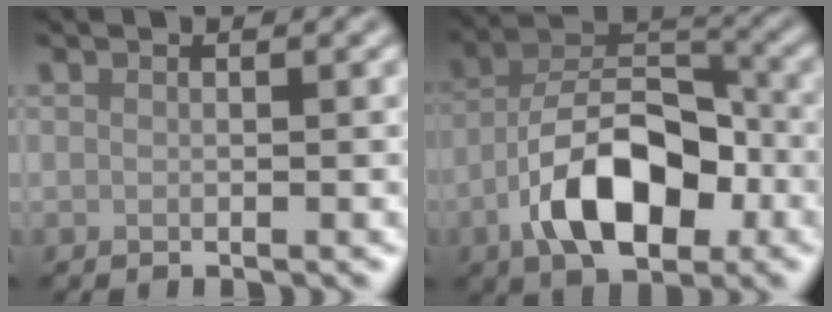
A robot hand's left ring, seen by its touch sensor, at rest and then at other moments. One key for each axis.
{"total": 9.7, "fx": -4.2, "fy": 4.9, "fz": 7.3, "tx": -0.124, "ty": 0.014, "tz": -0.081}